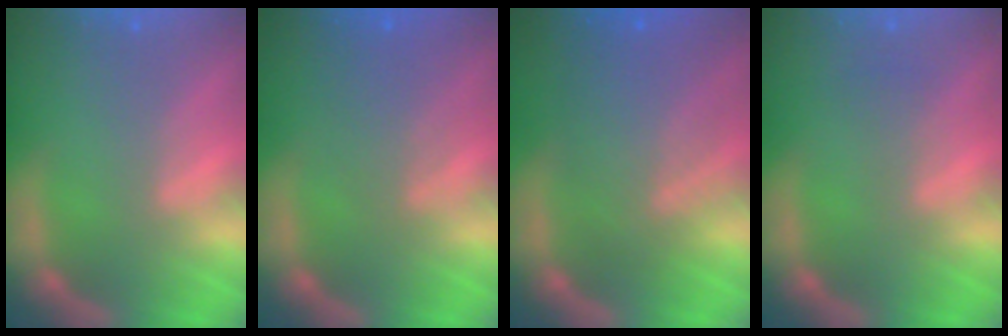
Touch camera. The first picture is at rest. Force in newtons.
{"total": 3.6}
{"total": 7.0}
{"total": 1.0}